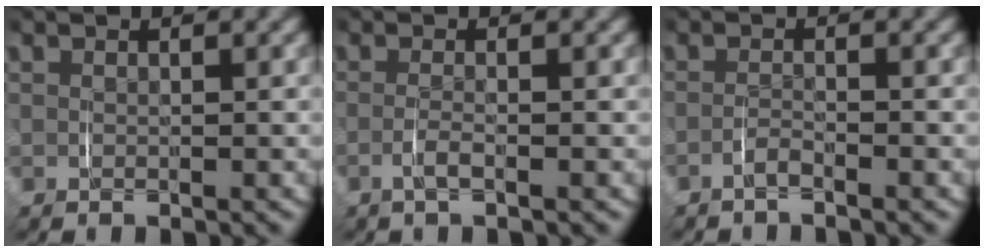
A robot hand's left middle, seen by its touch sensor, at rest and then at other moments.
{"total": 1.4, "force": [-0.9, -0.2, 1.0], "torque": [-0.025, -0.008, -0.016]}
{"total": 1.4, "force": [-1.3, -0.2, 0.3], "torque": [-0.007, -0.001, -0.028]}